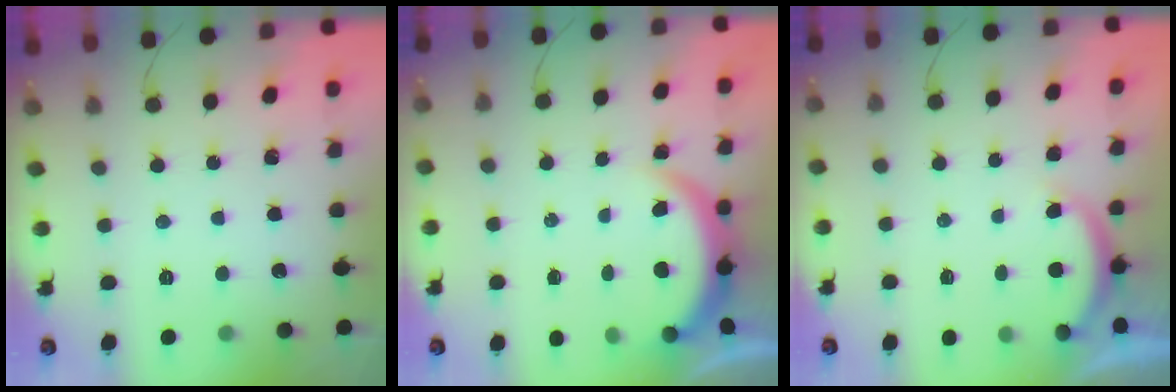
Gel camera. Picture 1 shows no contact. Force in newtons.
{"total": 3.9, "press": 3.9, "slide": 0.2}
{"total": 2.5, "press": 2.4, "slide": 0.6}